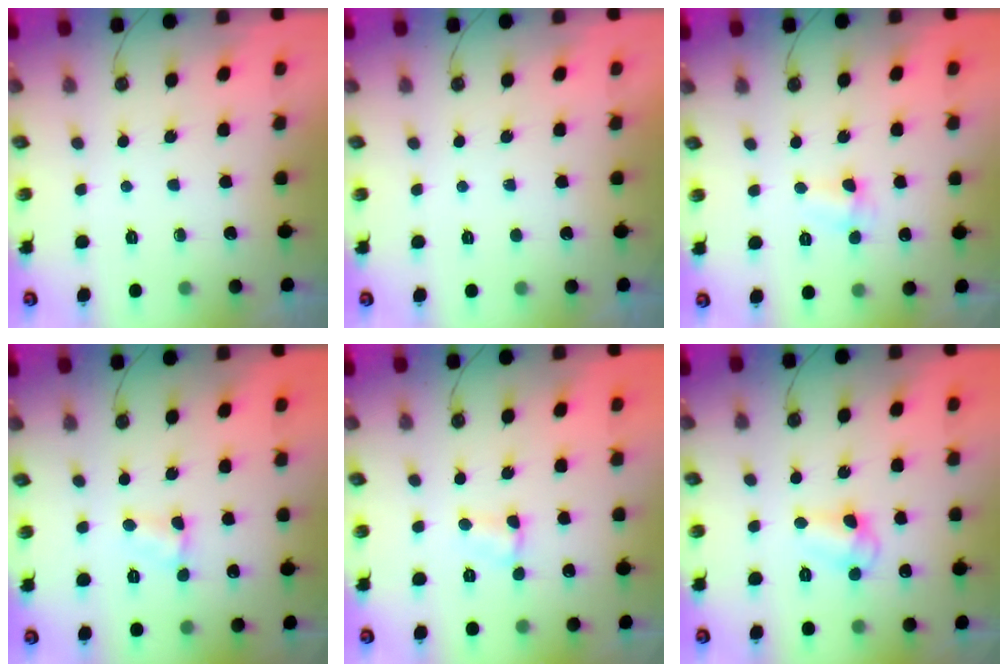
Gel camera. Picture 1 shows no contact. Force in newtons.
{"total": 0.0}
{"total": 2.6, "press": 2.5, "slide": 0.6}
{"total": 3.3, "press": 3.3, "slide": 0.4}
{"total": 2.8, "press": 2.8, "slide": 0.5}
{"total": 7.4, "press": 7.3, "slide": 0.6}